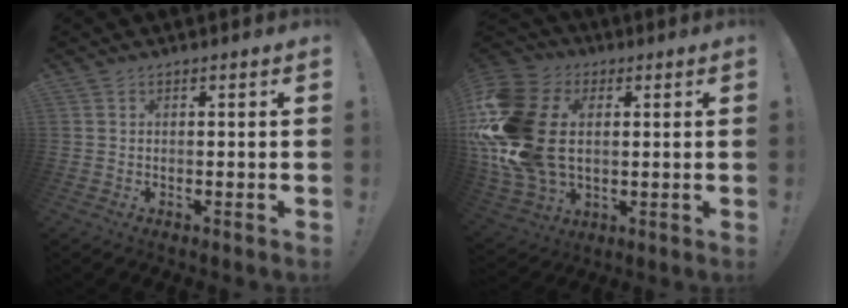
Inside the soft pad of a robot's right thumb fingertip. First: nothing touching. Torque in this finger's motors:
{"motor_torque": [2.51, 2.50, 1.76, -1.01, 1.05]}